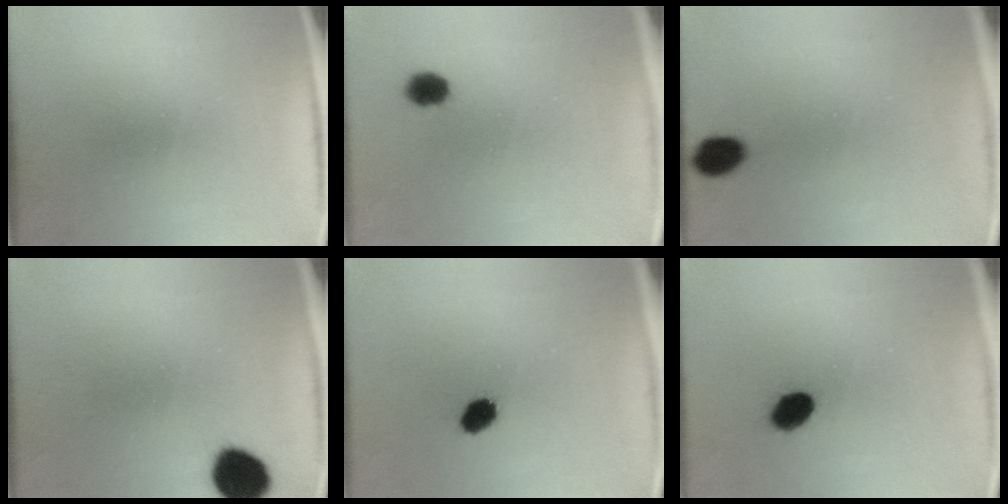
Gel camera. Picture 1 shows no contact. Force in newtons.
{"total": 3.4}
{"total": 5.1}
{"total": 9.6}
{"total": 4.7}
{"total": 6.4}